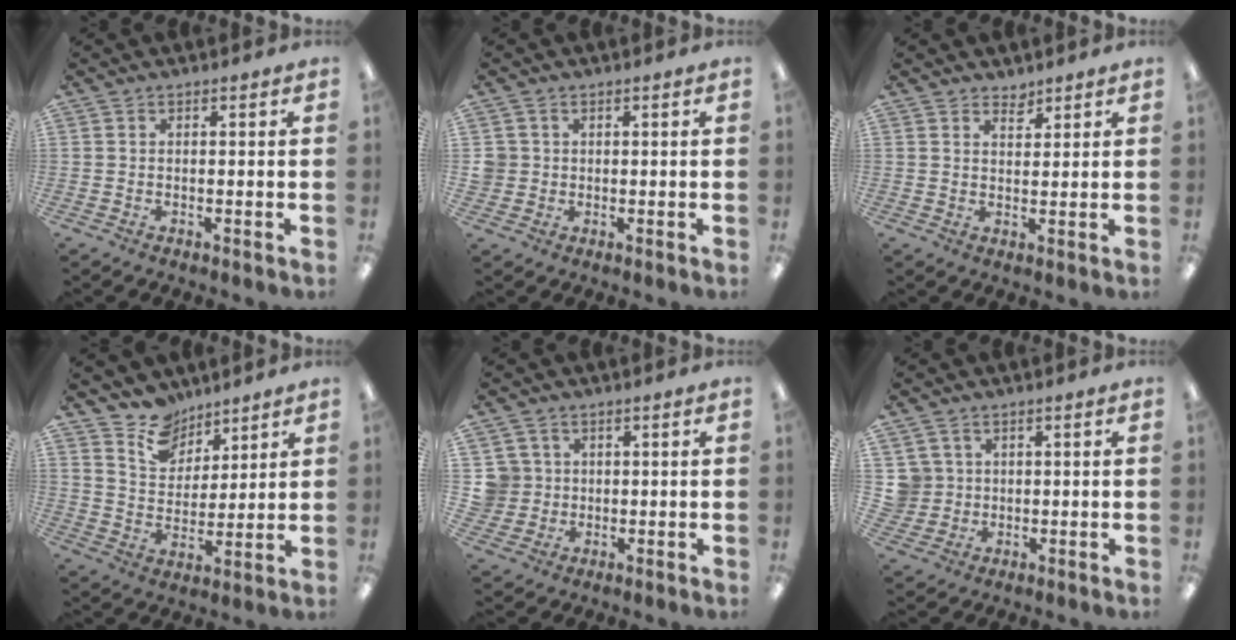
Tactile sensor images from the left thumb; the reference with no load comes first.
{"total": 3.0, "force": [0.5, 2.9, 0.2], "torque": [-0.003, 0.002, 0.007]}
{"total": 2.7, "force": [2.4, 1.0, 0.2], "torque": [0.009, -0.020, 0.043]}
{"total": 10.2, "force": [8.2, 5.9, 1.4], "torque": [-0.037, -0.055, 0.157]}
{"total": 5.8, "force": [1.3, 5.6, 0.4], "torque": [-0.029, 0.006, 0.027]}
{"total": 5.0, "force": [1.4, 4.8, 0.2], "torque": [-0.015, 0.007, 0.029]}